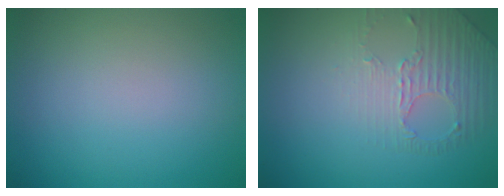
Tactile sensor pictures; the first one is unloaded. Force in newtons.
{"total": 1.8, "press": 1.5, "slide": 1.0}